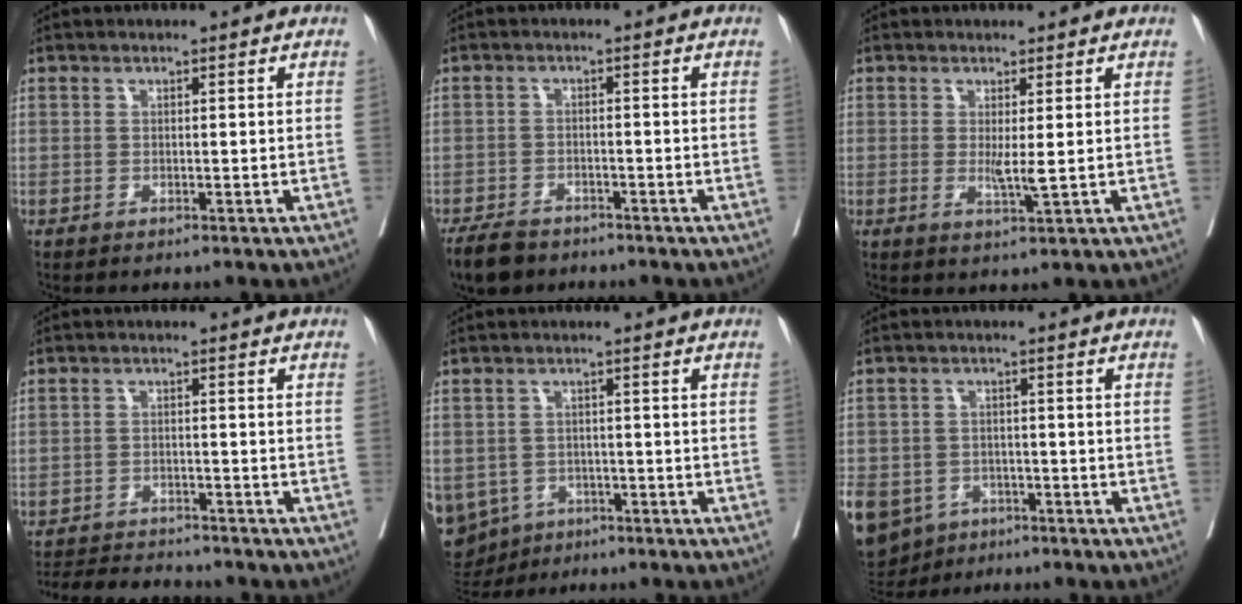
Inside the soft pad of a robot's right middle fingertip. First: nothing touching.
{"total": 5.3, "force": [-4.4, 2.3, 1.8], "torque": [-0.032, -0.005, -0.074]}
{"total": 2.6, "force": [0.2, 0.1, 2.6], "torque": [-0.053, -0.009, 0.008]}
{"total": 7.7, "force": [-7.5, 1.0, 1.7], "torque": [-0.027, -0.004, -0.117]}
{"total": 10.4, "force": [-5.2, 8.7, 2.4], "torque": [-0.095, -0.001, -0.065]}
{"total": 11.4, "force": [-6.7, 8.5, 3.6], "torque": [-0.113, -0.008, -0.097]}